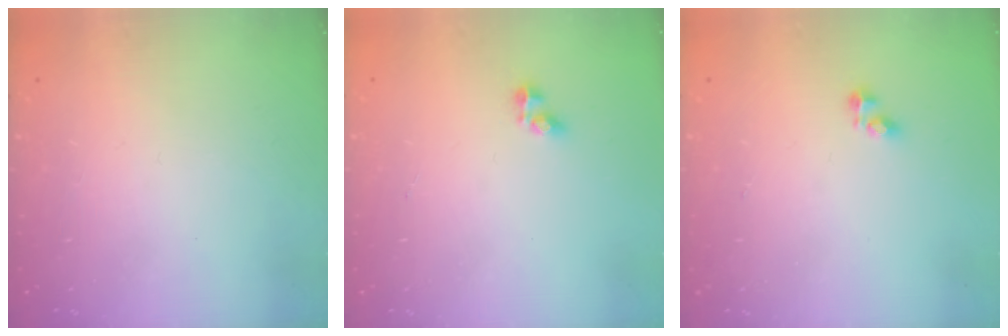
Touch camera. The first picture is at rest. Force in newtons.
{"total": 2.7, "press": 2.5, "slide": 1.1}
{"total": 2.8, "press": 2.8, "slide": 0.3}